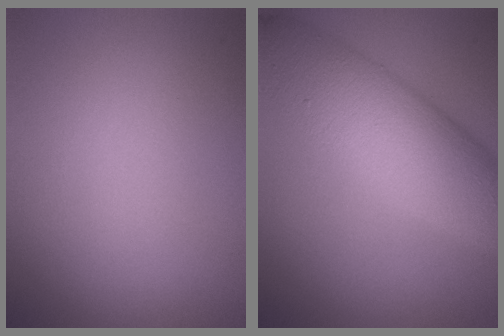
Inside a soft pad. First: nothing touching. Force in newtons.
{"total": 8.5, "press": 8.5, "slide": 0.2}